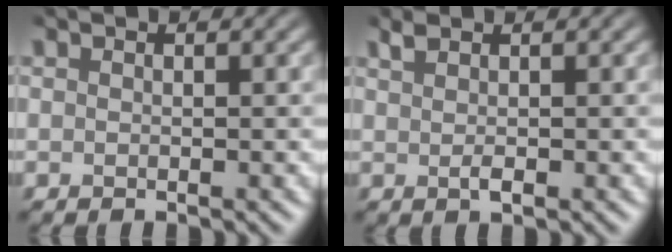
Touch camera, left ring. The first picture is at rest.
{"total": 1.7, "force": [0.6, 0.5, 1.5], "torque": [-0.033, 0.004, 0.015]}